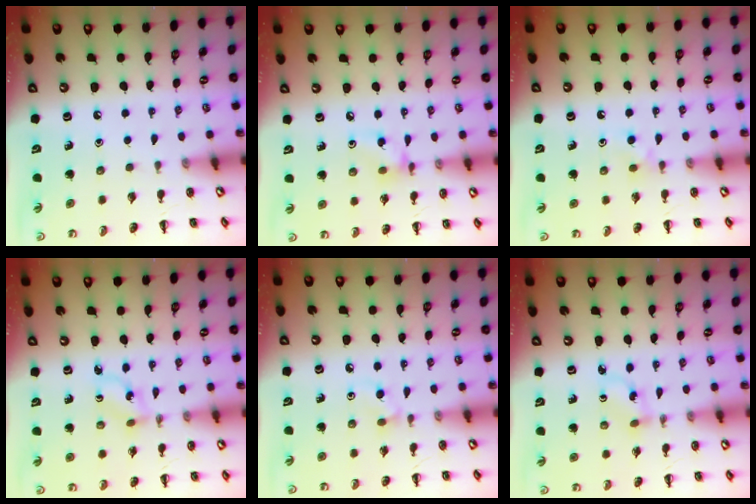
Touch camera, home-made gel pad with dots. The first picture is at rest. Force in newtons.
{"total": 5.1, "press": 4.9, "slide": 1.2}
{"total": 2.8, "press": 2.6, "slide": 1.2}
{"total": 1.0, "press": 0.9, "slide": 0.5}
{"total": 4.7, "press": 4.3, "slide": 1.8}
{"total": 2.2, "press": 2.0, "slide": 1.0}